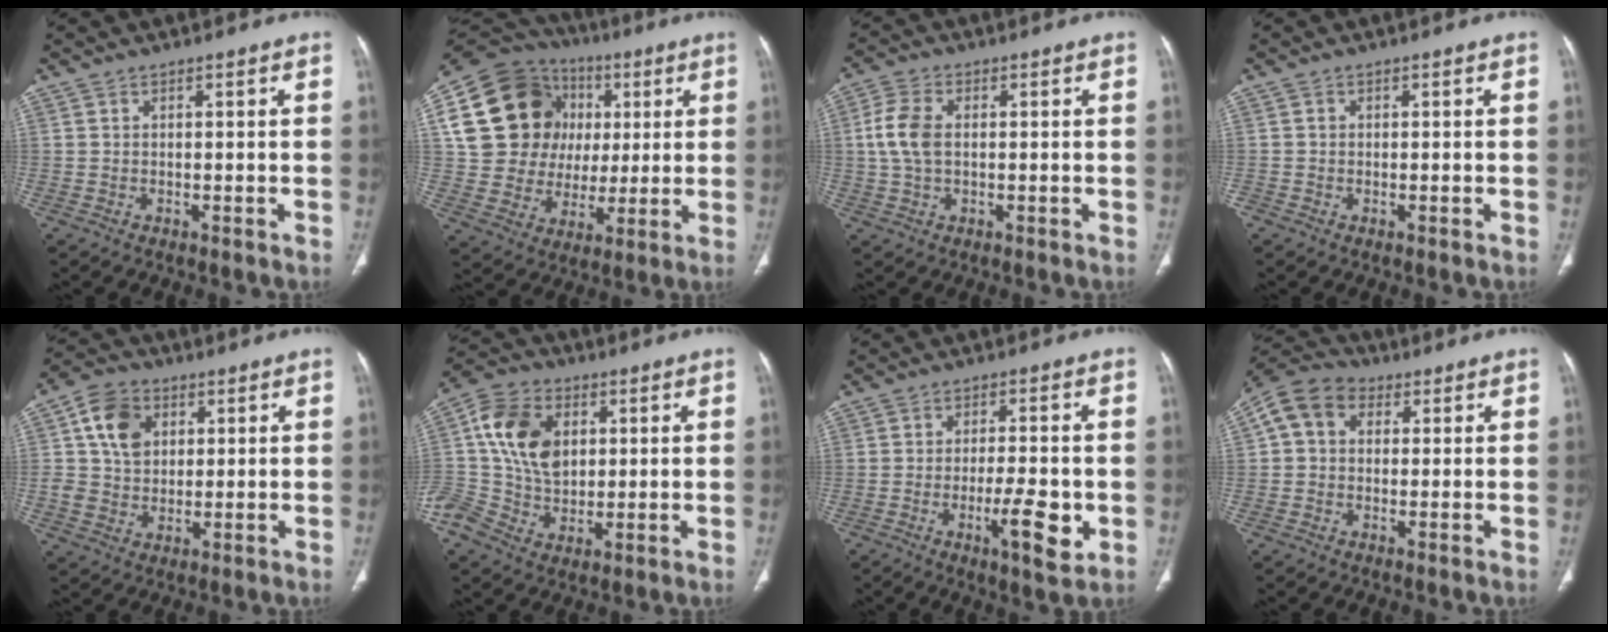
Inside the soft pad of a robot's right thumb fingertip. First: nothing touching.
{"total": 23.1, "force": [5.4, 19.2, 11.7], "torque": [-0.177, 0.038, 0.107]}
{"total": 6.7, "force": [0.5, 4.2, 5.2], "torque": [-0.114, 0.011, 0.008]}
{"total": 0.8, "force": [-0.3, 0.8, 0.1], "torque": [0.007, 0.004, -0.009]}
{"total": 9.9, "force": [3.1, 7.6, 5.4], "torque": [-0.069, -0.004, 0.055]}
{"total": 15.3, "force": [2.9, 11.3, 9.9], "torque": [-0.174, 0.011, 0.051]}
{"total": 8.7, "force": [-2.4, 2.3, 8.0], "torque": [-0.121, -0.004, -0.035]}
{"total": 8.7, "force": [1.9, 6.9, 4.9], "torque": [-0.083, 0.024, 0.021]}